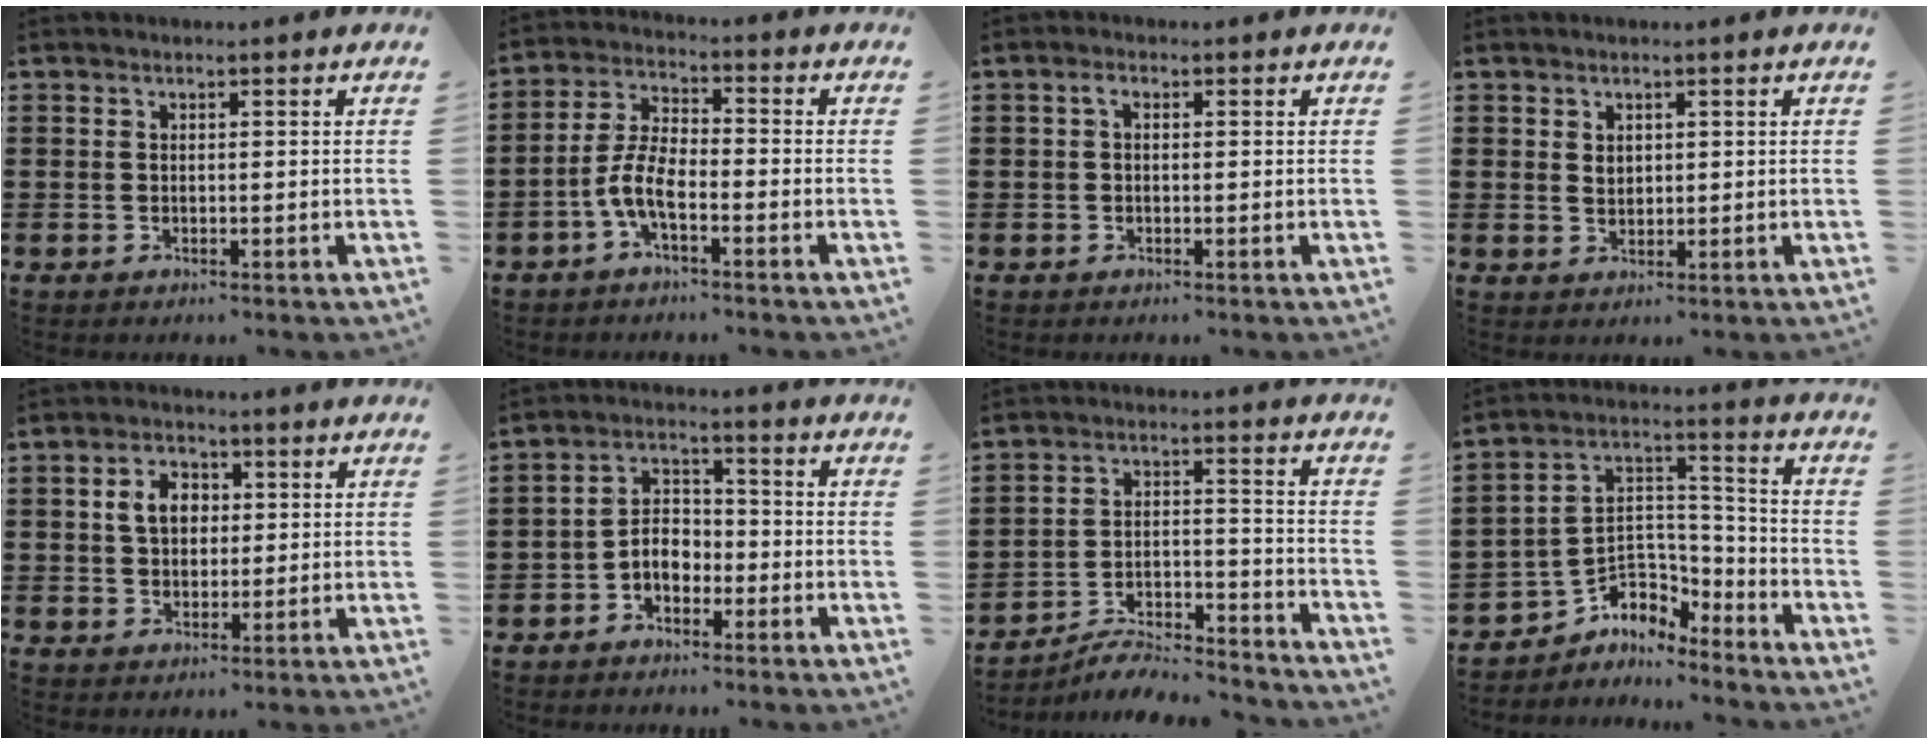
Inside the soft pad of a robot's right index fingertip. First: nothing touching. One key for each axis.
{"total": 6.3, "fx": -2.8, "fy": 2.2, "fz": 5.2, "tx": -0.127, "ty": -0.006, "tz": -0.060}
{"total": 1.3, "fx": -0.1, "fy": 0.7, "fz": 1.1, "tx": -0.023, "ty": 0.003, "tz": -0.003}
{"total": 1.6, "fx": 0.8, "fy": 1.2, "fz": 0.7, "tx": -0.016, "ty": 0.006, "tz": 0.015}
{"total": 5.0, "fx": 0.8, "fy": 3.8, "fz": 3.2, "tx": -0.075, "ty": 0.016, "tz": 0.011}
{"total": 4.2, "fx": -2.2, "fy": 2.9, "fz": 2.1, "tx": -0.050, "ty": 0.010, "tz": -0.046}
{"total": 6.1, "fx": -5.9, "fy": 0.7, "fz": 1.5, "tx": -0.026, "ty": 0.003, "tz": -0.115}
{"total": 4.7, "fx": -3.0, "fy": 3.6, "fz": 0.6, "tx": -0.033, "ty": -0.006, "tz": -0.063}